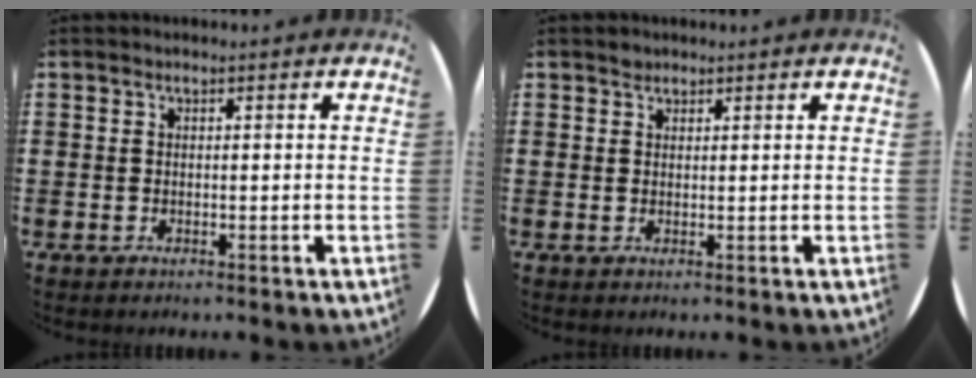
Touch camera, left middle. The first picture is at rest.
{"total": 1.0, "force": [0.9, 0.5, 0.0], "torque": [0.007, -0.001, 0.016]}